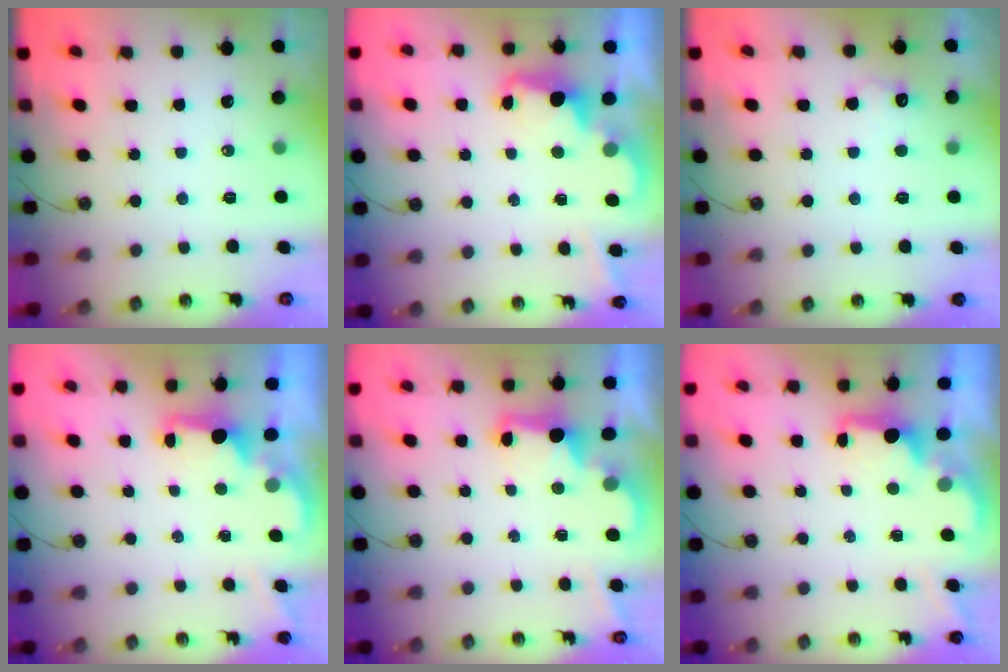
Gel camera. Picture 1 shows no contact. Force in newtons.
{"total": 2.4, "press": 2.3, "slide": 0.5}
{"total": 7.4, "press": 7.3, "slide": 1.4}
{"total": 1.7, "press": 1.6, "slide": 0.6}
{"total": 2.8, "press": 2.8, "slide": 0.5}
{"total": 1.9, "press": 1.7, "slide": 0.8}